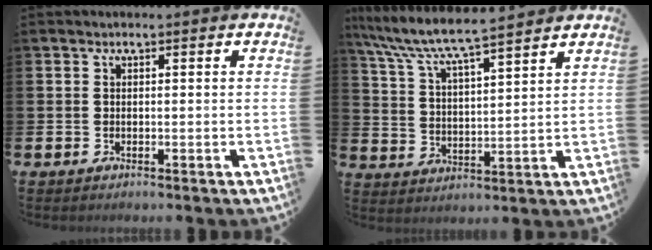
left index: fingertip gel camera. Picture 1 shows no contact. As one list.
[{"total": 7.9, "force": [7.4, 0.5, 2.5], "torque": [-0.080, -0.049, 0.129]}]